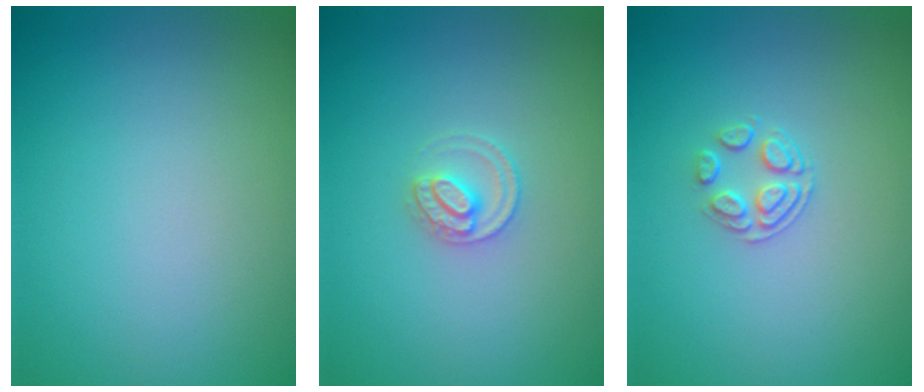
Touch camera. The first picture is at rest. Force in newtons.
{"total": 2.1, "press": 2.1, "slide": 0.2}
{"total": 1.8, "press": 1.2, "slide": 1.4}